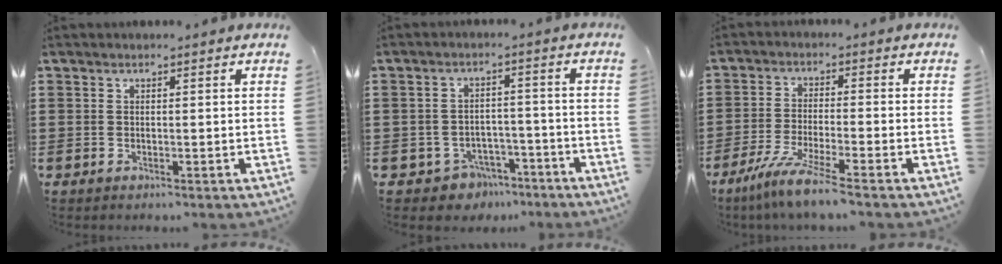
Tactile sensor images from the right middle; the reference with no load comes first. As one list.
[{"total": 3.8, "force": [-3.4, 1.7, 0.4], "torque": [-0.015, 0.011, -0.070]}, {"total": 6.4, "force": [-5.0, -0.3, 4.0], "torque": [-0.090, -0.020, -0.097]}]